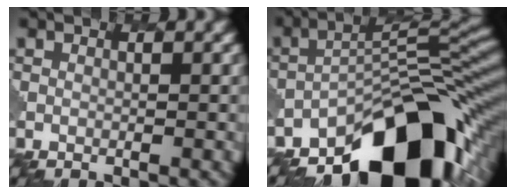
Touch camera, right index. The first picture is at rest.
{"total": 13.6, "force": [-9.0, 5.5, 8.5], "torque": [-0.099, 0.005, -0.154]}